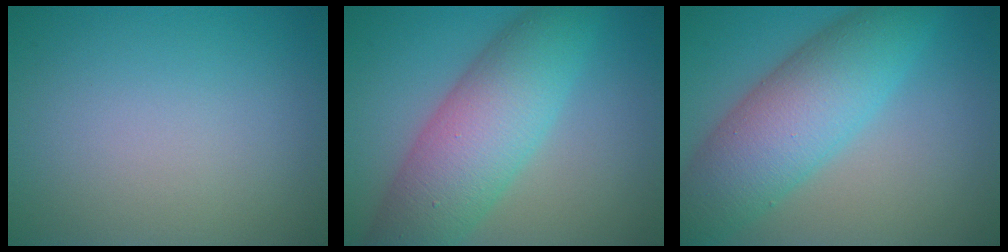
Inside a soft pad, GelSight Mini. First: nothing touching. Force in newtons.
{"total": 8.6, "press": 8.6, "slide": 0.2}
{"total": 8.5, "press": 8.5, "slide": 0.2}